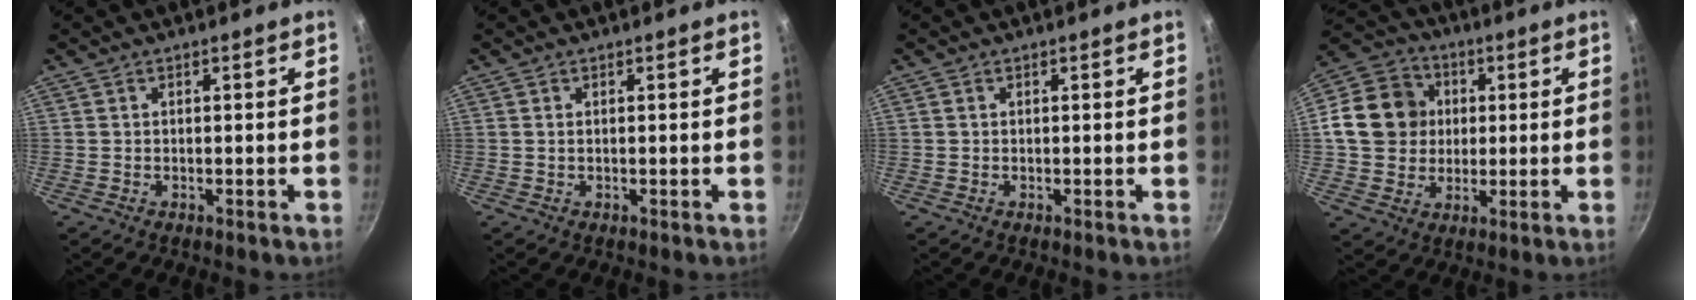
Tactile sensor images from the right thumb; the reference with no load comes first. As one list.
[{"total": 0.5, "force": [0.1, 0.3, 0.4], "torque": [-0.010, 0.000, 0.003]}, {"total": 0.0}, {"total": 14.1, "force": [1.7, 12.4, 6.6], "torque": [-0.097, 0.018, 0.024]}]